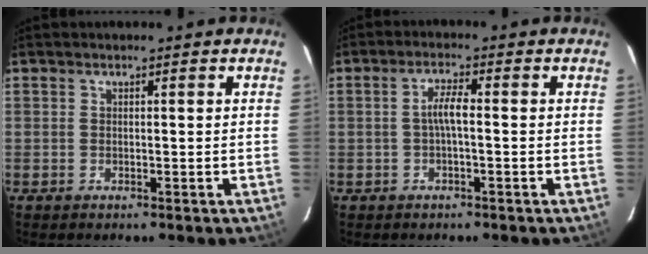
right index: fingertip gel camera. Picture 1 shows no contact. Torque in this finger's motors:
{"motor_torque": [0.43, 0.03, 0.24, 0.08]}